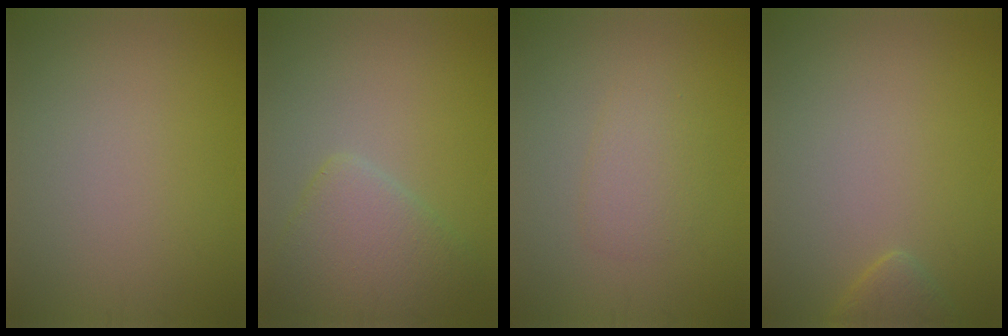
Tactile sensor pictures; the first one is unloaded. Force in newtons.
{"total": 4.3, "press": 4.3, "slide": 0.2}
{"total": 1.9, "press": 1.9, "slide": 0.1}
{"total": 1.6, "press": 1.6, "slide": 0.1}